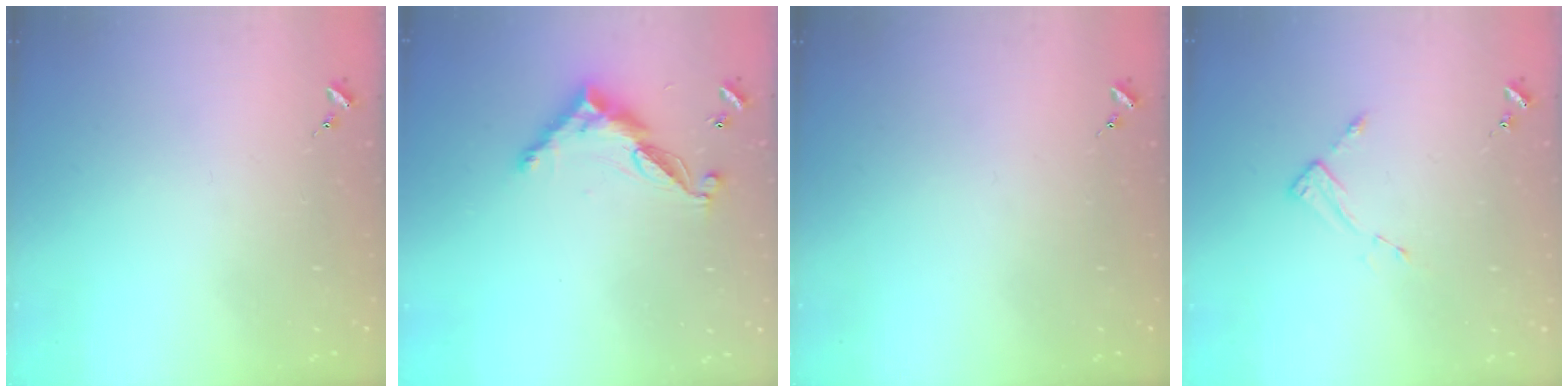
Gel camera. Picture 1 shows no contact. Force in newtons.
{"total": 11.6, "press": 11.6, "slide": 0.3}
{"total": 0.0}
{"total": 2.7, "press": 2.7, "slide": 0.4}